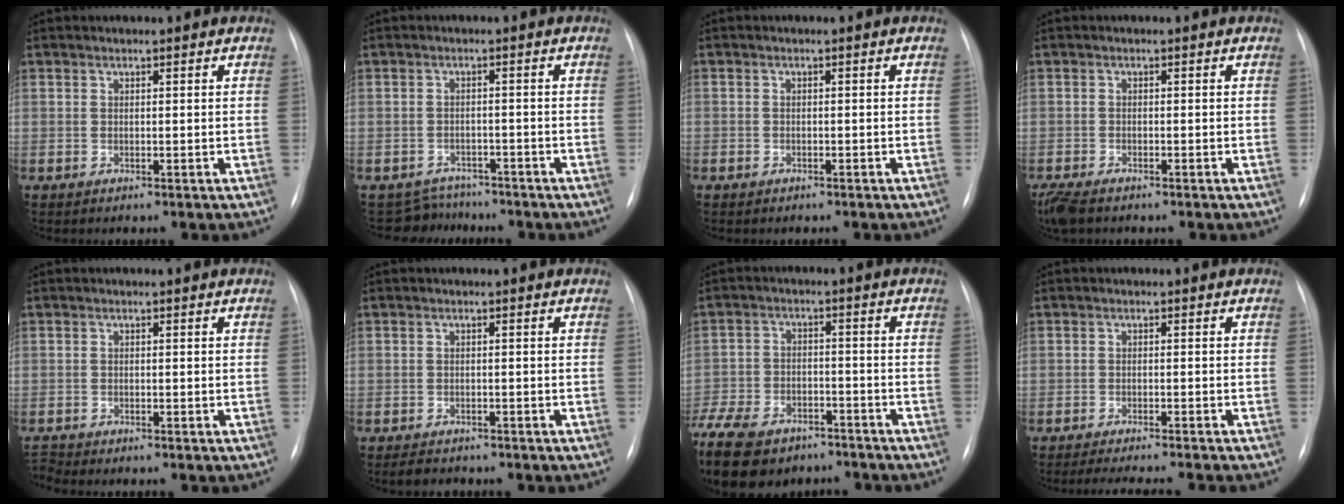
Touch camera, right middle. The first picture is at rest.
{"total": 4.0, "force": [-3.5, 1.4, -1.3], "torque": [0.018, 0.010, -0.055]}
{"total": 1.3, "force": [-1.0, 0.9, 0.2], "torque": [-0.010, 0.003, -0.013]}
{"total": 4.9, "force": [-3.7, 1.8, 2.6], "torque": [-0.053, -0.012, -0.064]}
{"total": 1.4, "force": [-1.4, -0.1, -0.2], "torque": [0.000, -0.011, -0.026]}
{"total": 2.6, "force": [-2.3, 1.1, 0.8], "torque": [-0.019, -0.004, -0.030]}
{"total": 21.8, "force": [-15.3, 11.5, 10.5], "torque": [-0.308, -0.034, -0.235]}
{"total": 9.0, "force": [-8.1, 0.1, 3.9], "torque": [-0.043, -0.012, -0.112]}